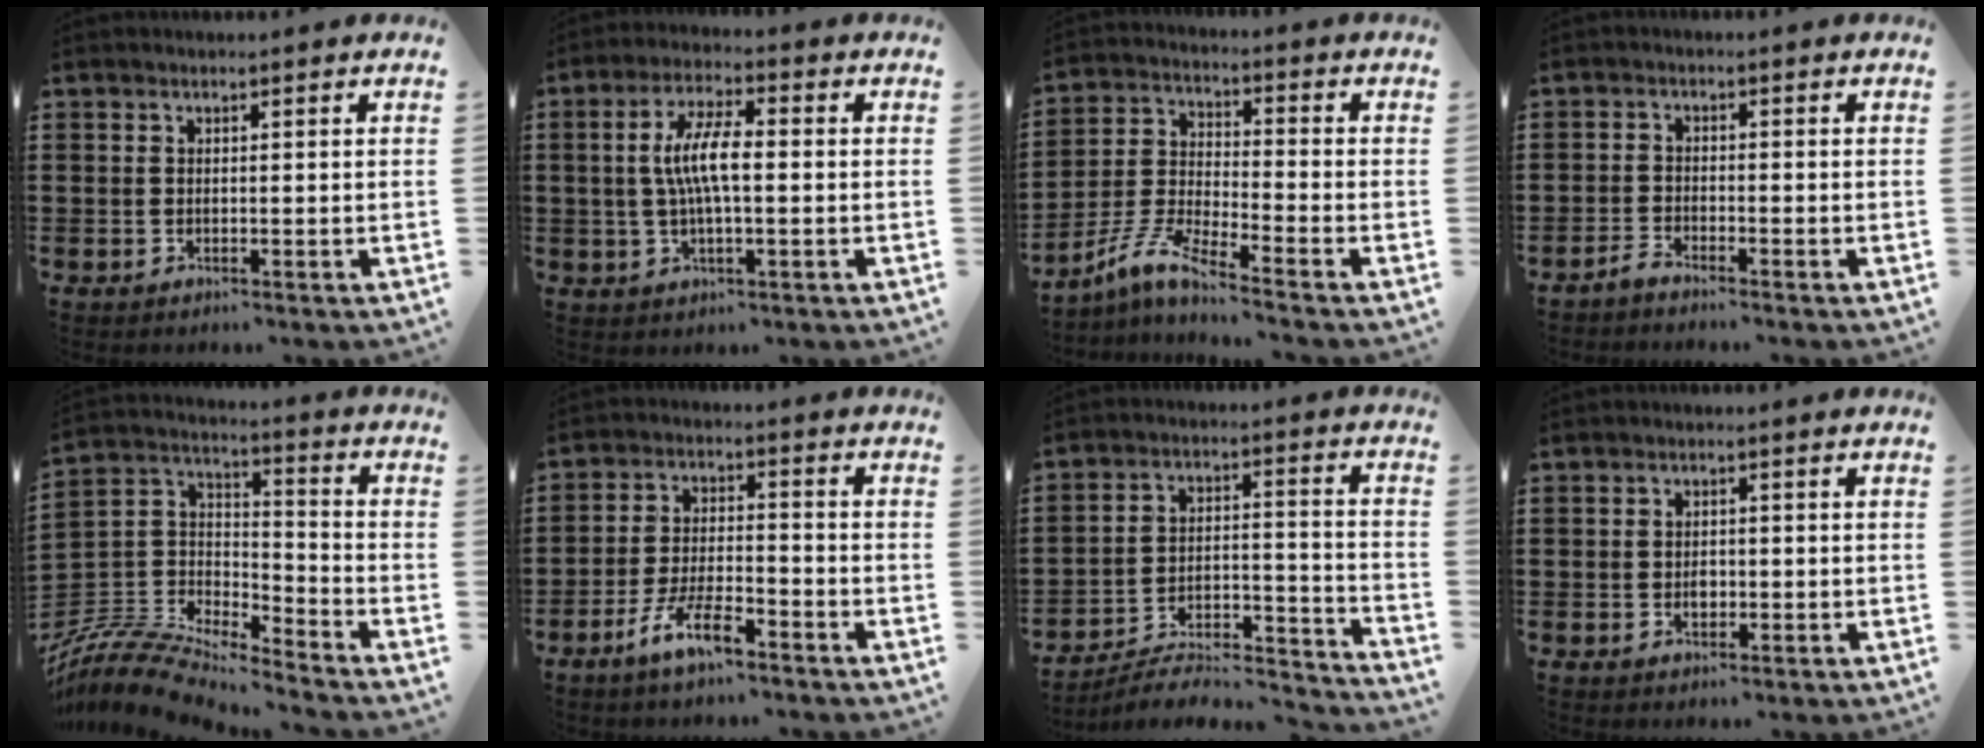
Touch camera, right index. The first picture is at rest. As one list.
[{"total": 7.3, "force": [0.0, 2.1, 6.9], "torque": [-0.147, -0.002, -0.009]}, {"total": 6.6, "force": [-5.7, -0.2, 3.3], "torque": [-0.099, -0.020, -0.121]}, {"total": 1.9, "force": [-1.9, -0.2, 0.2], "torque": [-0.007, 0.002, -0.037]}, {"total": 9.1, "force": [-8.7, 1.4, 2.3], "torque": [-0.070, -0.004, -0.182]}, {"total": 7.2, "force": [-5.0, 1.8, 4.8], "torque": [-0.111, -0.002, -0.098]}, {"total": 5.3, "force": [-4.8, 1.3, 1.7], "torque": [-0.029, -0.002, -0.097]}, {"total": 1.8, "force": [-0.3, 1.2, 1.3], "torque": [-0.016, 0.000, -0.009]}]